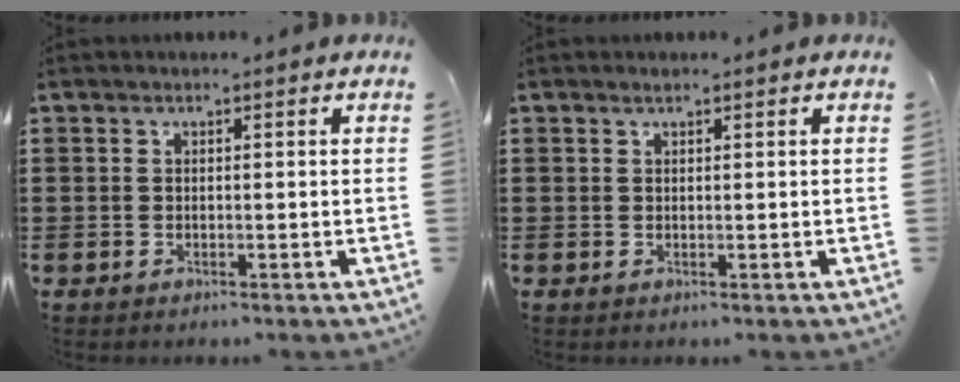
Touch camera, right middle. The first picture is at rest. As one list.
[{"total": 0.0}]